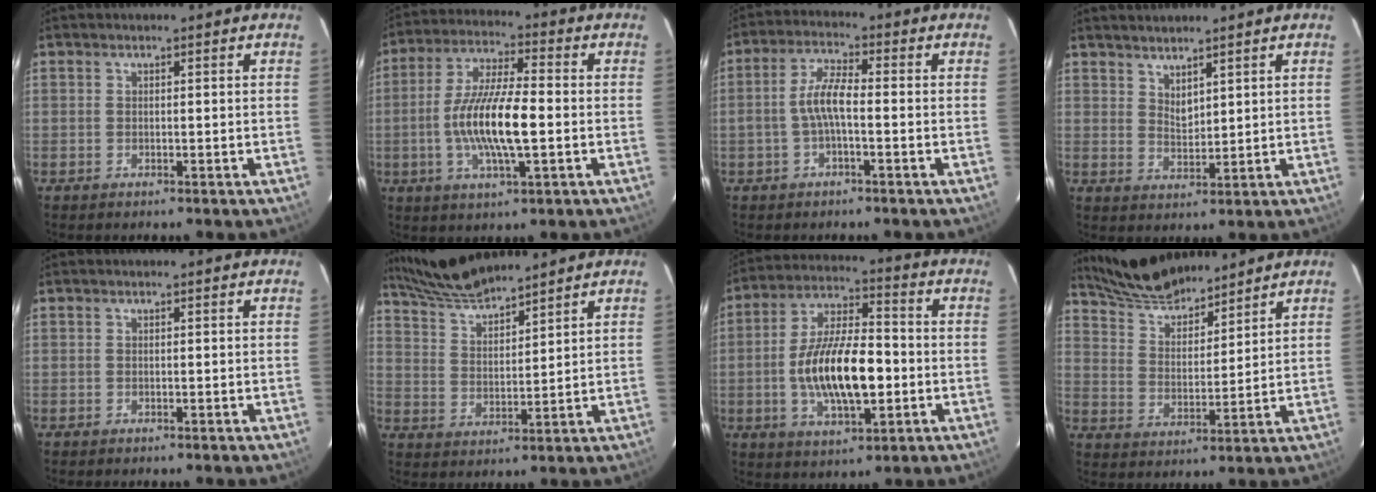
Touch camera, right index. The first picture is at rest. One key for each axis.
{"total": 13.3, "fx": -2.2, "fy": 3.0, "fz": 12.7, "tx": -0.252, "ty": -0.001, "tz": -0.044}
{"total": 5.2, "fx": -1.4, "fy": 1.3, "fz": 4.9, "tx": -0.104, "ty": 0.014, "tz": -0.027}
{"total": 4.2, "fx": 3.6, "fy": 1.1, "fz": 1.7, "tx": -0.025, "ty": -0.003, "tz": 0.064}
{"total": 0.0}
{"total": 10.1, "fx": 9.4, "fy": 1.0, "fz": 3.7, "tx": -0.076, "ty": 0.008, "tz": 0.178}
{"total": 15.9, "fx": -2.8, "fy": 6.1, "fz": 14.4, "tx": -0.272, "ty": 0.003, "tz": -0.047}
{"total": 12.8, "fx": 11.5, "fy": 3.3, "fz": 4.6, "tx": -0.091, "ty": 0.018, "tz": 0.207}